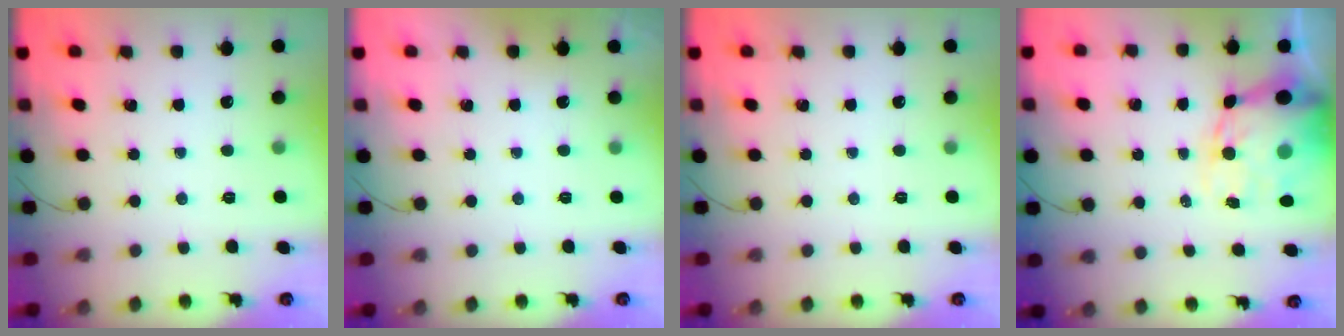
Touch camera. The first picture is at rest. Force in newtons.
{"total": 1.9, "press": 1.9, "slide": 0.3}
{"total": 0.0}
{"total": 13.6, "press": 13.0, "slide": 3.9}